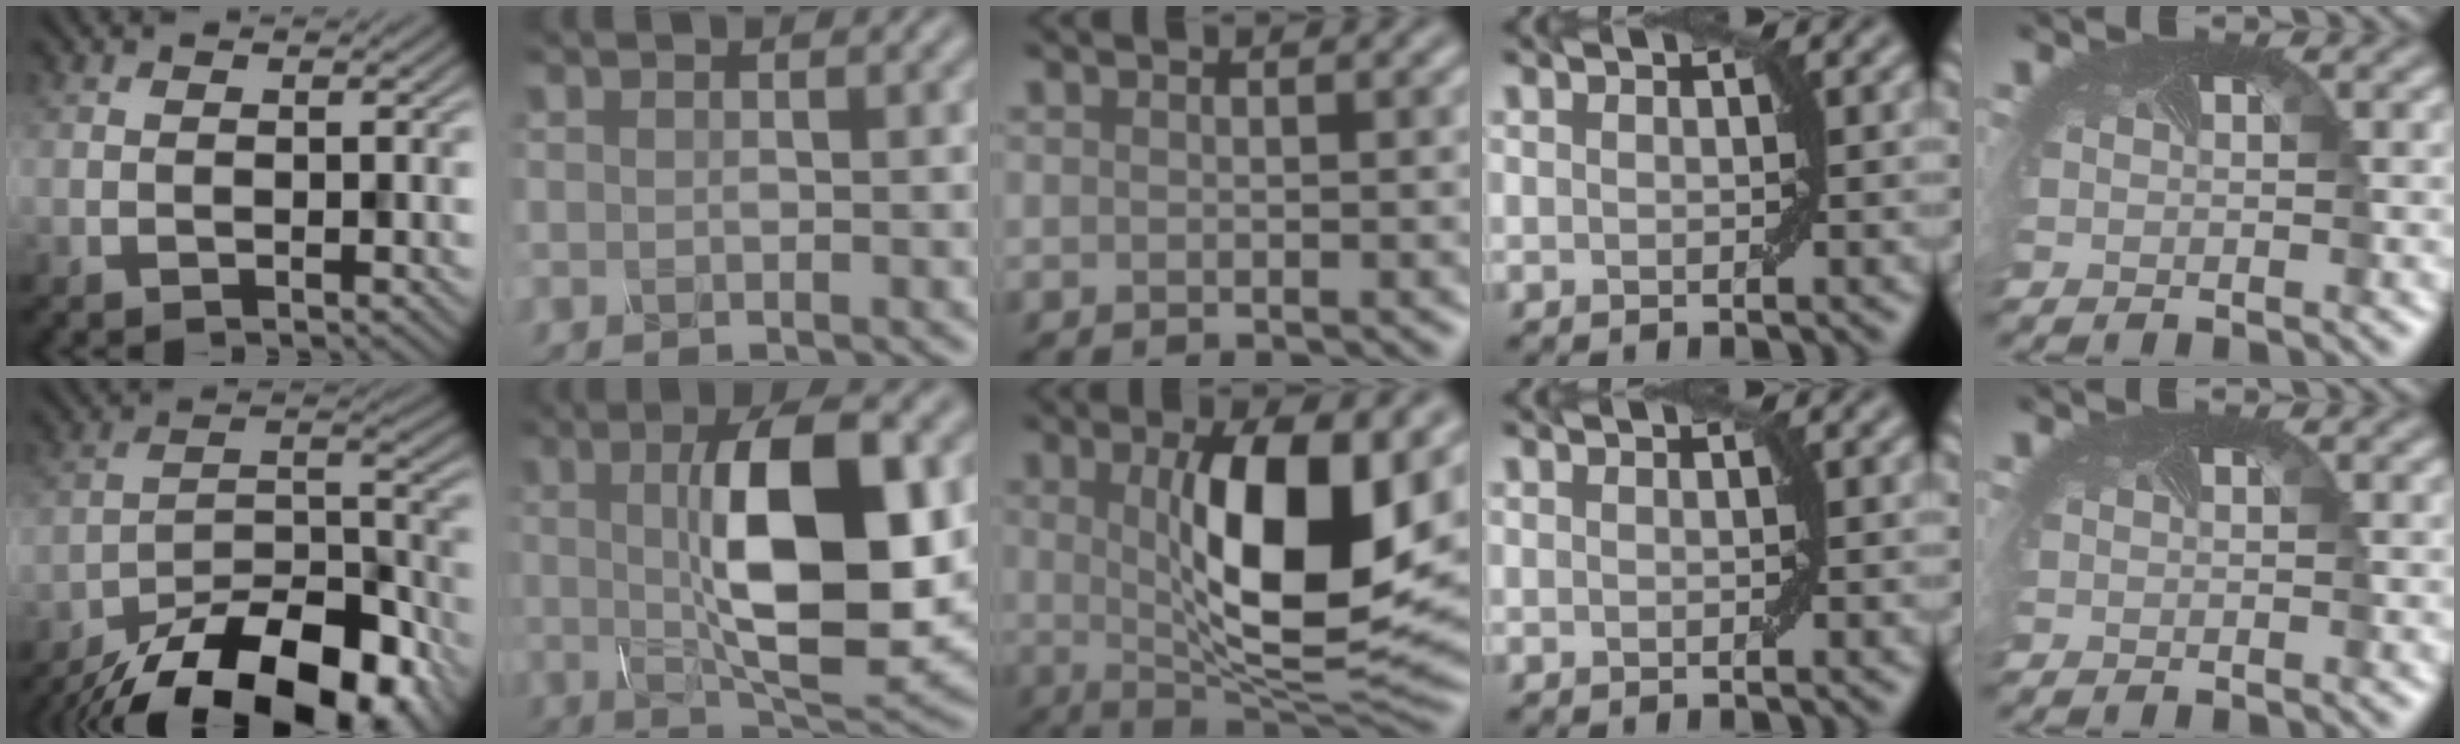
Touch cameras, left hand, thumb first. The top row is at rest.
{"thumb": {"total": 17.6, "force": [-13.7, 6.3, 8.9], "torque": [-0.163, -0.024, -0.207]}, "index": {"total": 11.6, "force": [1.3, 3.7, 10.9], "torque": [-0.165, 0.003, 0.026]}, "middle": {"total": 11.9, "force": [1.8, 3.7, 11.2], "torque": [-0.171, -0.009, 0.035]}}